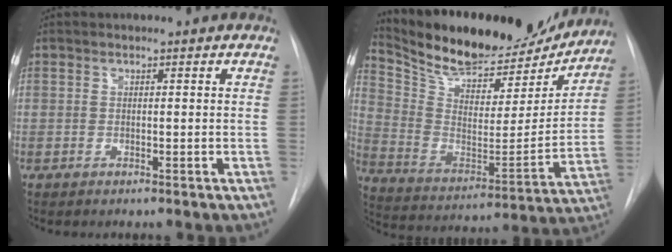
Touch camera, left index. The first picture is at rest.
{"total": 25.5, "force": [22.7, 7.4, 9.0], "torque": [-0.165, -0.018, 0.345]}